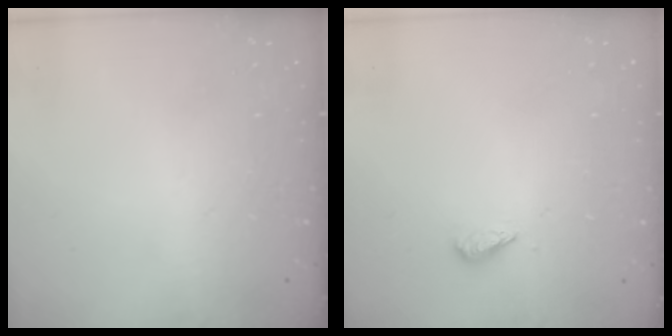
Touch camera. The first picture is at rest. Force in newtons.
{"total": 3.0, "press": 2.9, "slide": 0.6}